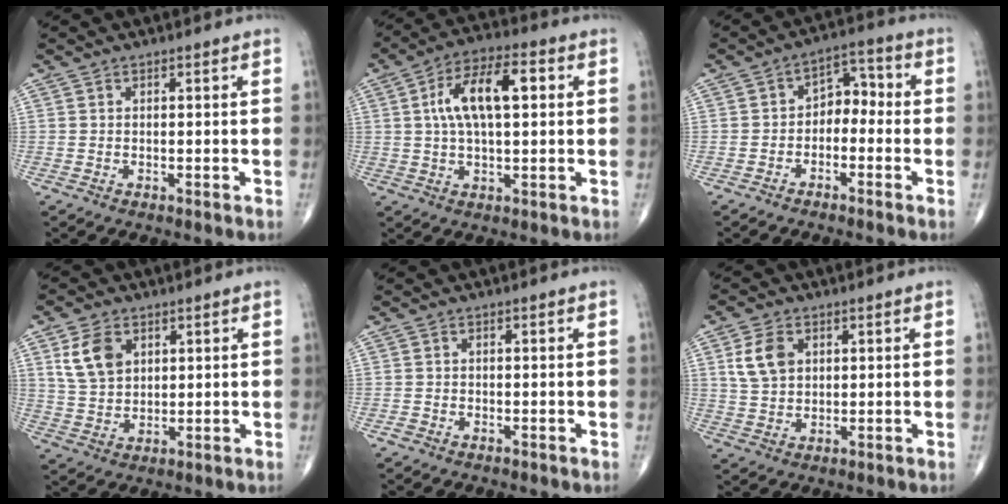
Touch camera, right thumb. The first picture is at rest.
{"total": 12.4, "force": [2.4, 5.5, 10.8], "torque": [-0.191, 0.023, 0.037]}
{"total": 5.8, "force": [-1.6, 4.1, 3.8], "torque": [-0.034, 0.041, -0.041]}
{"total": 8.0, "force": [3.2, 5.5, 4.8], "torque": [-0.077, -0.011, 0.068]}
{"total": 0.9, "force": [-0.5, 0.7, 0.3], "torque": [-0.006, 0.003, -0.012]}
{"total": 6.7, "force": [2.2, 4.7, 4.3], "torque": [-0.072, -0.006, 0.044]}